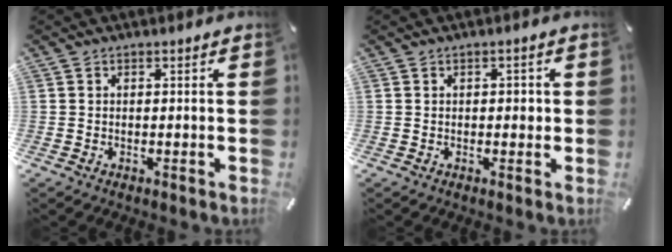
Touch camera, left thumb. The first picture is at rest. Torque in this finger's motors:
{"motor_torque": [0.31, 0.56, 0.00, -0.07, 0.02]}